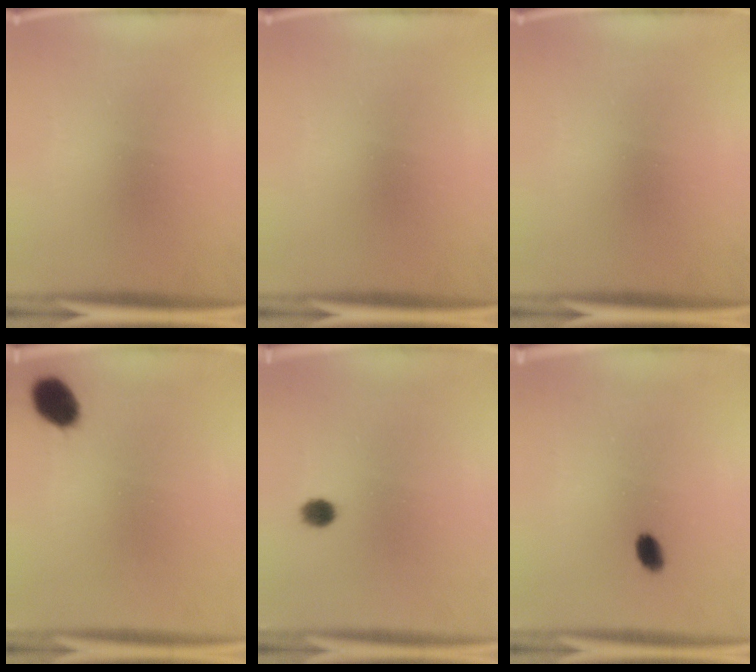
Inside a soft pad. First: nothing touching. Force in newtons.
{"total": 0.0}
{"total": 0.0}
{"total": 5.9}
{"total": 2.4}
{"total": 2.4}